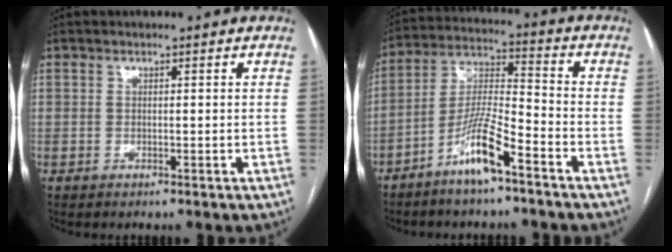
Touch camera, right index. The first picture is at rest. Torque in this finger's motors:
{"motor_torque": [0.66, -0.57, 0.51, 0.11]}